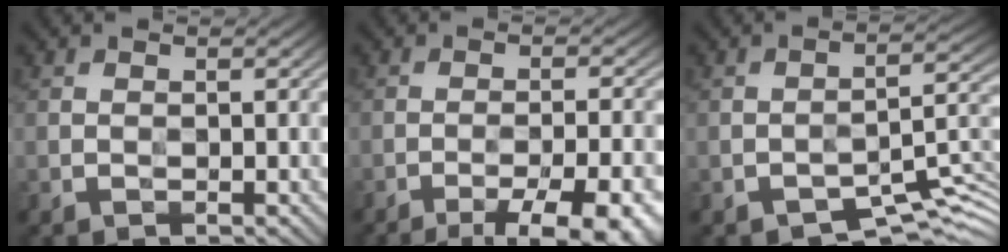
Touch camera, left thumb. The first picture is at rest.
{"total": 12.5, "force": [-8.5, 3.2, 8.5], "torque": [-0.109, 0.004, -0.095]}
{"total": 6.5, "force": [-4.4, 2.4, 4.1], "torque": [-0.049, -0.001, -0.072]}